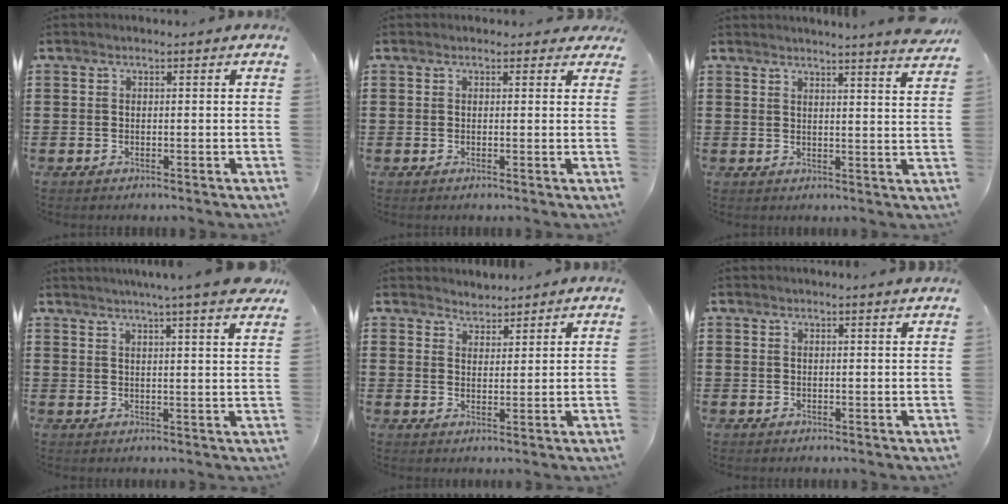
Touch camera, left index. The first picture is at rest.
{"total": 1.0, "force": [0.6, 0.7, 0.4], "torque": [-0.003, 0.005, 0.008]}
{"total": 3.6, "force": [3.4, -1.0, 0.7], "torque": [-0.019, -0.024, 0.057]}
{"total": 4.8, "force": [4.1, -0.9, 2.3], "torque": [-0.049, -0.021, 0.067]}
{"total": 2.9, "force": [2.7, 0.9, -0.5], "torque": [0.000, -0.002, 0.051]}
{"total": 1.2, "force": [1.1, -0.2, 0.4], "torque": [-0.008, -0.001, 0.021]}